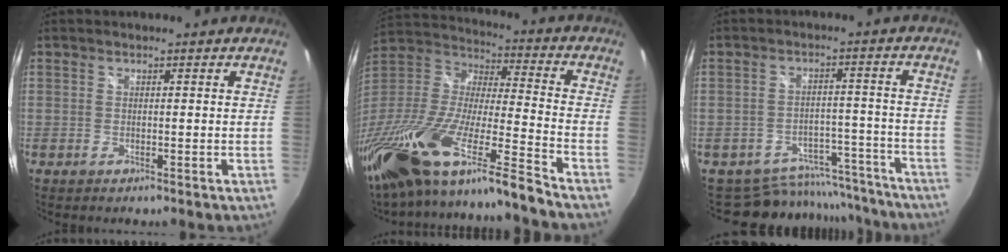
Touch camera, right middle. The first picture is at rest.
{"total": 28.6, "force": [-20.6, 2.2, 19.8], "torque": [-0.350, -0.068, -0.371]}
{"total": 14.4, "force": [-12.7, 6.2, 2.6], "torque": [-0.057, 0.033, -0.156]}